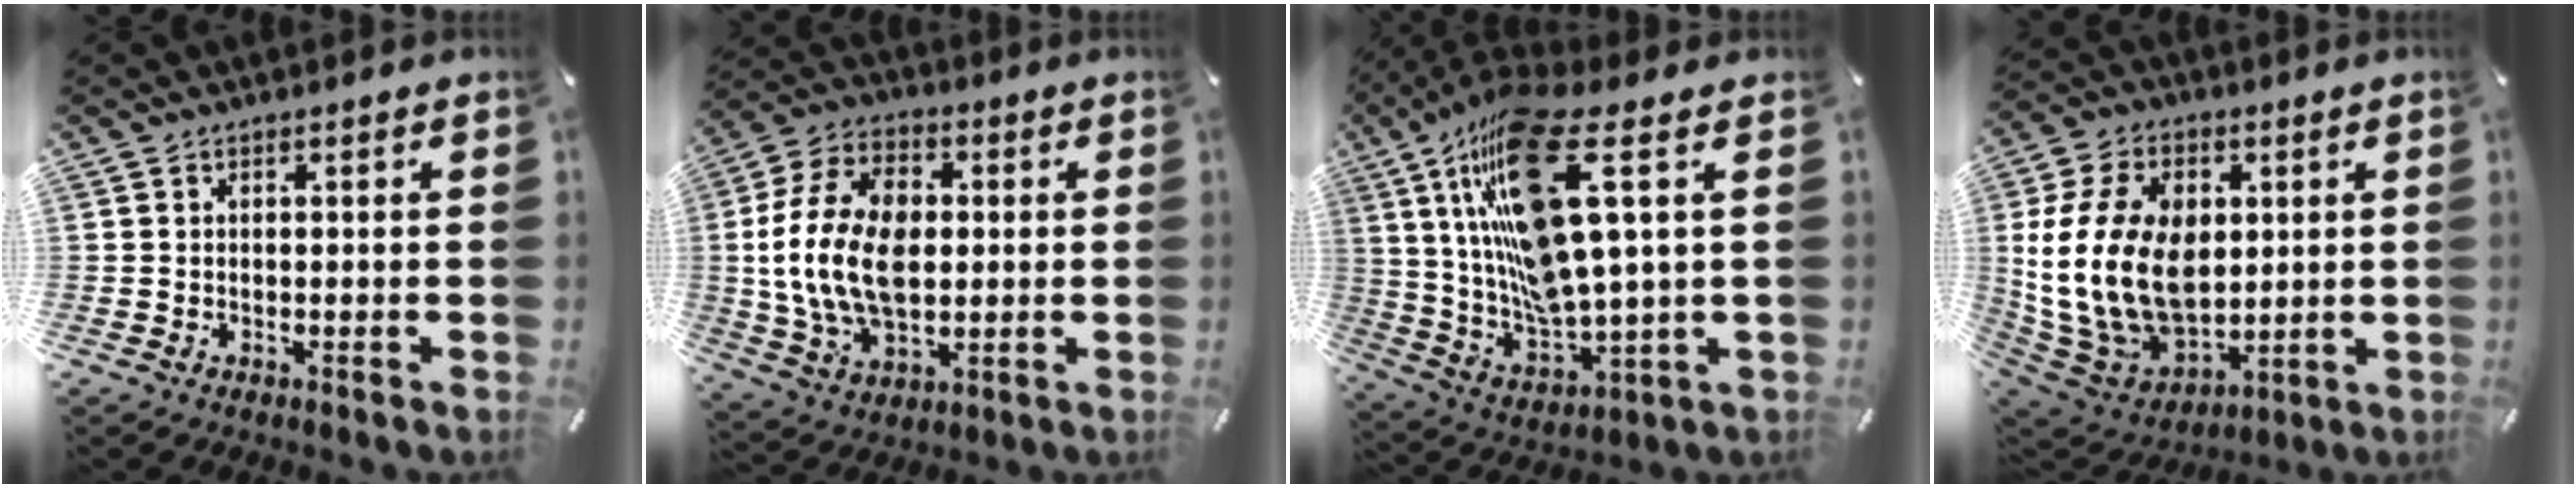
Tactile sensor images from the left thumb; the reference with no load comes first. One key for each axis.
{"total": 17.5, "fx": 0.0, "fy": 12.2, "fz": 12.5, "tx": -0.274, "ty": 0.010, "tz": 0.000}
{"total": 21.3, "fx": 8.3, "fy": 5.4, "fz": 18.8, "tx": -0.396, "ty": -0.050, "tz": 0.126}
{"total": 21.1, "fx": 1.6, "fy": 15.2, "fz": 14.5, "tx": -0.305, "ty": -0.003, "tz": 0.033}